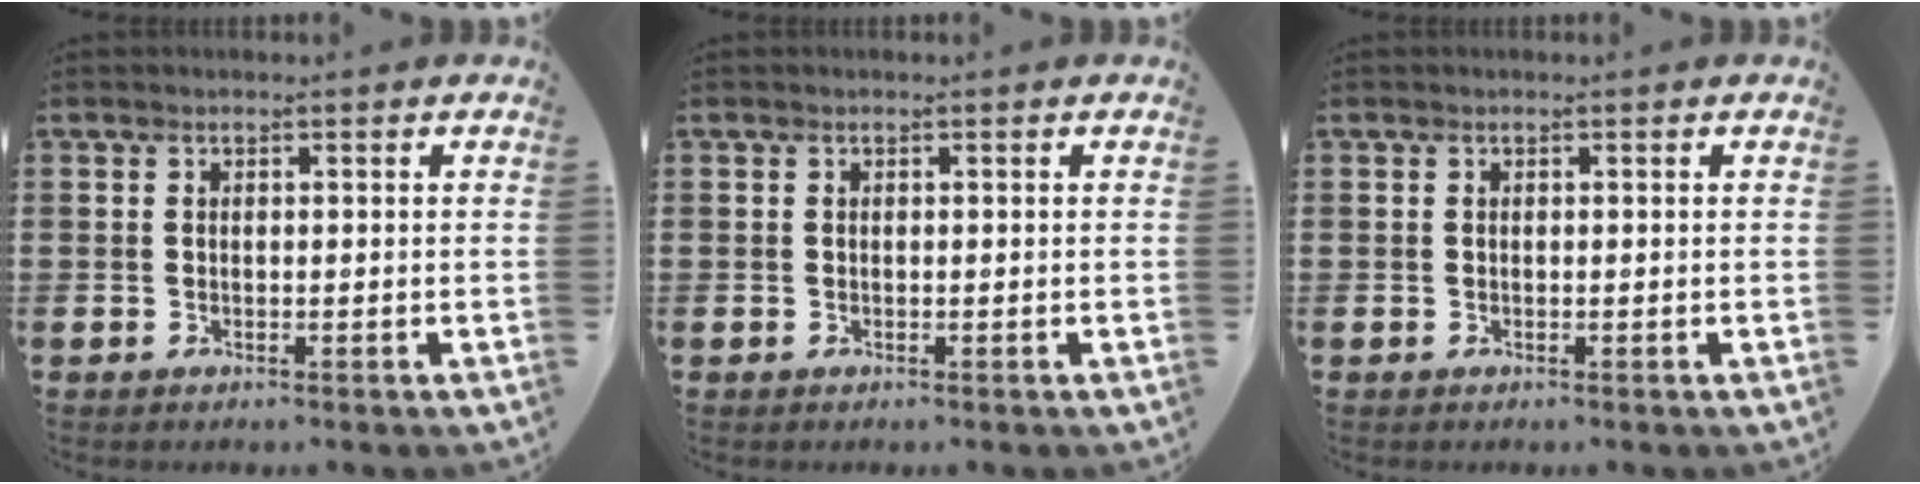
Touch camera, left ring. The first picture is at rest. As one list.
[{"total": 0.0}, {"total": 0.0}]